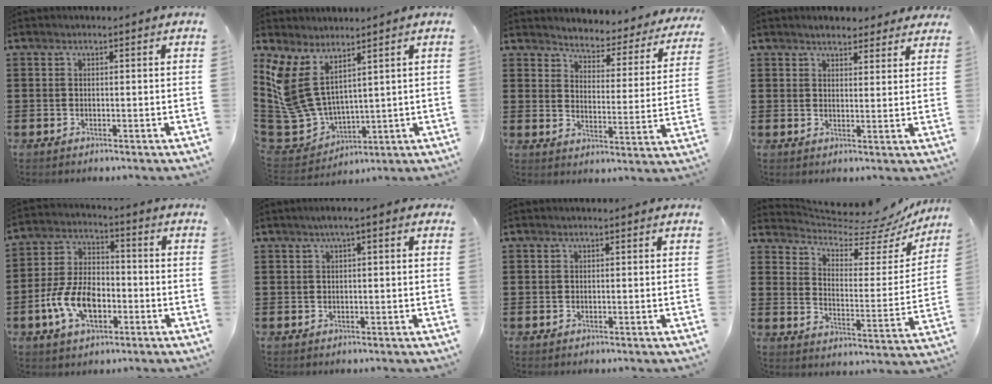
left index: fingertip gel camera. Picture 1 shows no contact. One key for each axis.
{"total": 8.3, "fx": 3.9, "fy": 4.4, "fz": 5.8, "tx": -0.176, "ty": -0.042, "tz": 0.066}
{"total": 3.3, "fx": 3.3, "fy": 0.1, "fz": -0.1, "tx": -0.017, "ty": -0.041, "tz": 0.049}
{"total": 3.2, "fx": 3.0, "fy": 0.7, "fz": 0.7, "tx": -0.021, "ty": -0.005, "tz": 0.057}
{"total": 9.4, "fx": -3.5, "fy": 5.3, "fz": 7.0, "tx": -0.166, "ty": 0.002, "tz": -0.069}
{"total": 1.8, "fx": 0.3, "fy": 0.1, "fz": 1.7, "tx": -0.032, "ty": -0.001, "tz": 0.005}
{"total": 0.0}
{"total": 6.3, "fx": 5.7, "fy": 1.3, "fz": 2.2, "tx": -0.063, "ty": -0.045, "tz": 0.093}